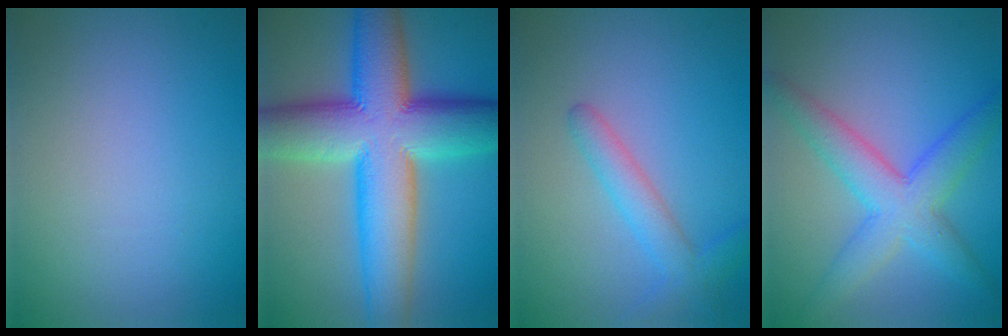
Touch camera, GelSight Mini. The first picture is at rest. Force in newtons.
{"total": 14.3, "press": 14.3, "slide": 0.8}
{"total": 2.8, "press": 2.7, "slide": 0.2}
{"total": 5.4, "press": 5.4, "slide": 0.1}